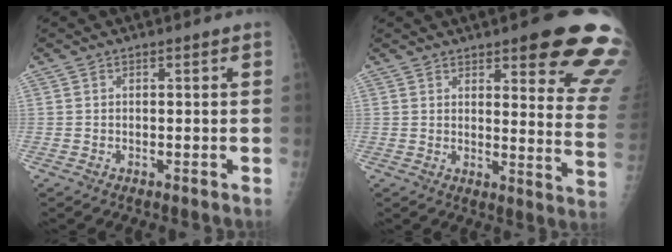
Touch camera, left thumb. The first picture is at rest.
{"total": 19.1, "force": [11.6, 4.5, 14.4], "torque": [-0.144, -0.056, 0.132]}